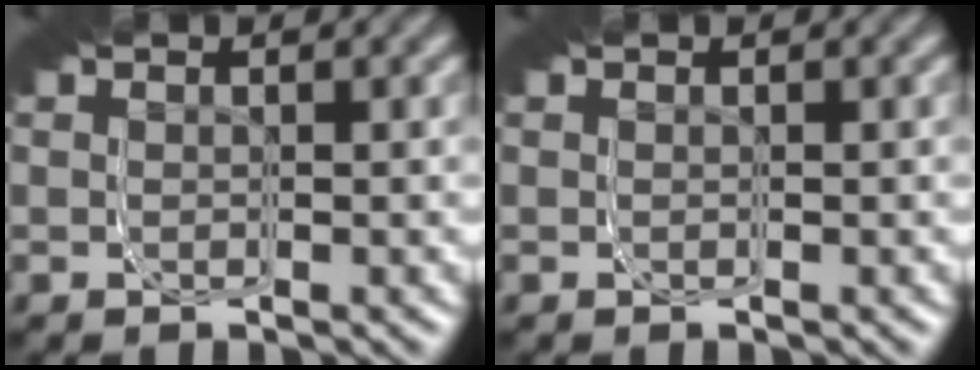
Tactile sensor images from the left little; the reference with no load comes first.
{"total": 0.0}